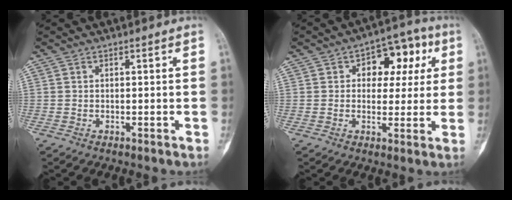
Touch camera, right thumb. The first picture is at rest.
{"total": 10.4, "force": [3.0, 7.0, 7.1], "torque": [-0.041, 0.014, 0.034]}